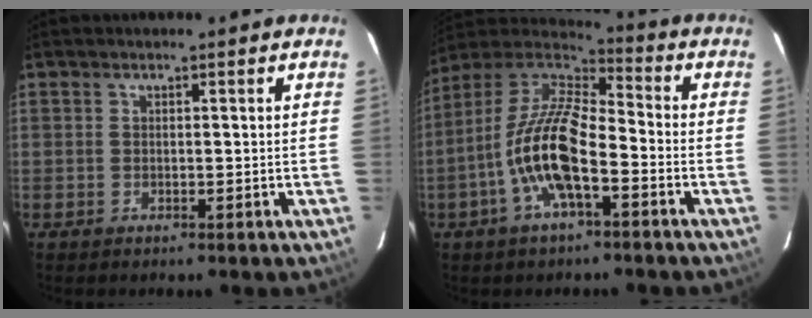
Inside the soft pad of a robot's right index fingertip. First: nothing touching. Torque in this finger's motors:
{"motor_torque": [1.87, -0.26, 1.05, 0.21]}